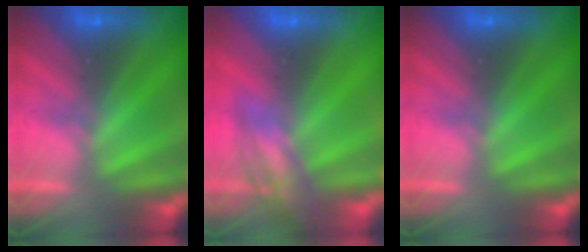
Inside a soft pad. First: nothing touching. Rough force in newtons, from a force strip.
{"total": 2.3}
{"total": 0.0}